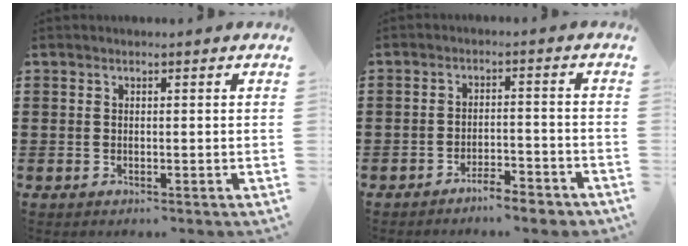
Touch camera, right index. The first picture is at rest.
{"total": 3.9, "force": [-3.7, 0.2, 1.1], "torque": [-0.019, 0.003, -0.074]}